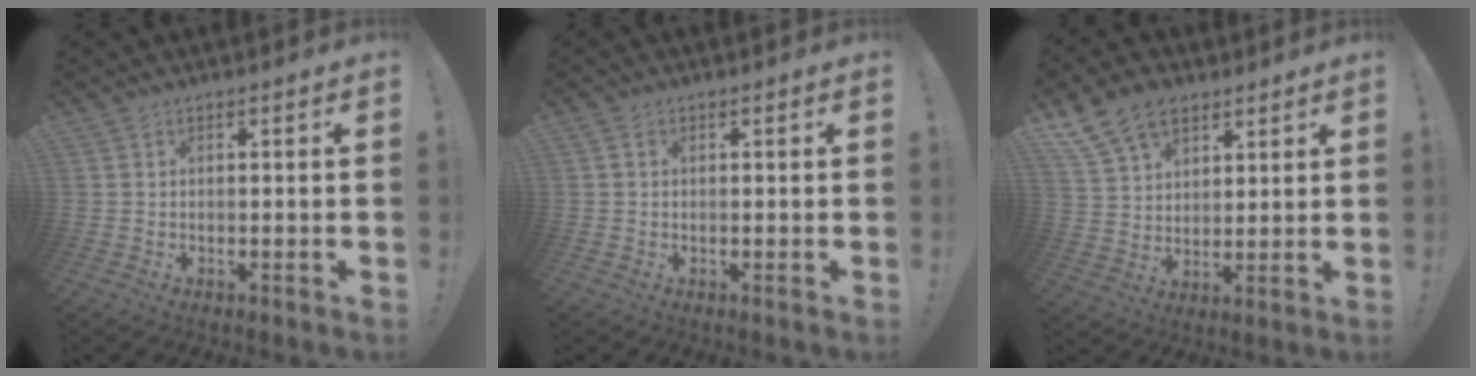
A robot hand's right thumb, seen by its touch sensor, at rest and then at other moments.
{"total": 0.7, "force": [0.0, 0.7, 0.1], "torque": [-0.002, 0.003, 0.000]}
{"total": 12.6, "force": [7.8, 8.5, 5.0], "torque": [-0.092, -0.039, 0.155]}